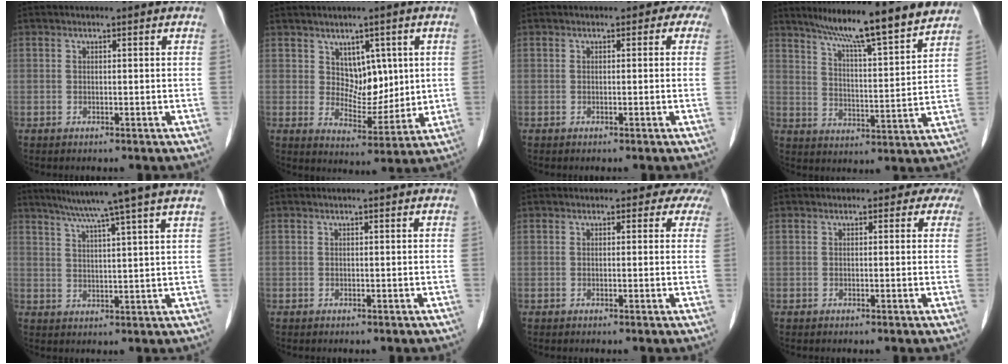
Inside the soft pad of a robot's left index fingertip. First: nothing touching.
{"total": 6.3, "force": [2.2, 4.1, 4.2], "torque": [-0.064, 0.005, 0.047]}
{"total": 2.0, "force": [0.3, 1.7, 1.0], "torque": [0.009, 0.011, -0.012]}
{"total": 14.5, "force": [12.6, 0.3, 7.2], "torque": [-0.114, 0.000, 0.190]}
{"total": 10.4, "force": [8.2, -2.4, 5.9], "torque": [-0.091, 0.006, 0.111]}
{"total": 0.0}
{"total": 3.1, "force": [2.4, 1.9, 0.4], "torque": [0.017, -0.005, -0.004]}
{"total": 2.4, "force": [1.4, 1.9, 0.2], "torque": [0.017, -0.003, -0.012]}